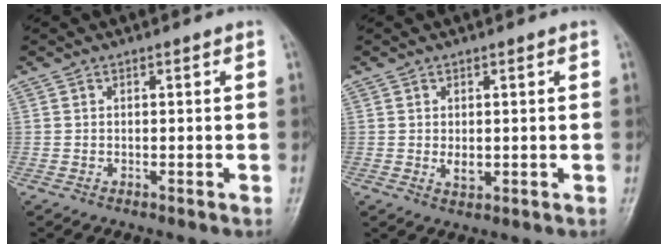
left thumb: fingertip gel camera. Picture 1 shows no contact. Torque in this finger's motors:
{"motor_torque": [0.48, 0.56, 0.39, 0.03, 0.01]}